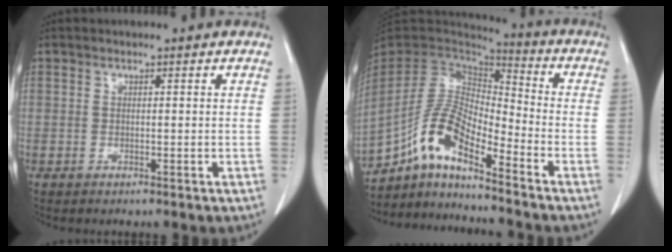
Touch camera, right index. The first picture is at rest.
{"total": 12.0, "force": [-7.8, 2.9, 8.6], "torque": [-0.177, 0.021, -0.145]}